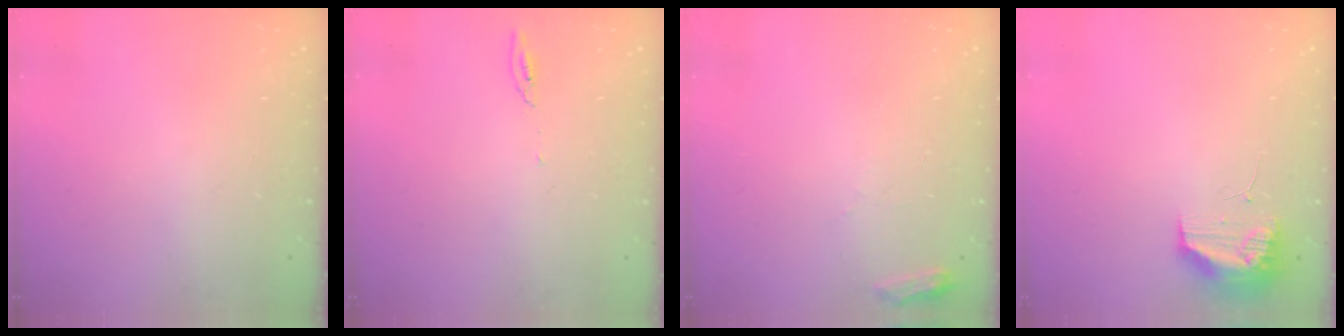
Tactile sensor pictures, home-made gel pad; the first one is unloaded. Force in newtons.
{"total": 3.8, "press": 3.7, "slide": 0.4}
{"total": 4.2, "press": 4.2, "slide": 0.5}
{"total": 9.7, "press": 9.6, "slide": 1.5}